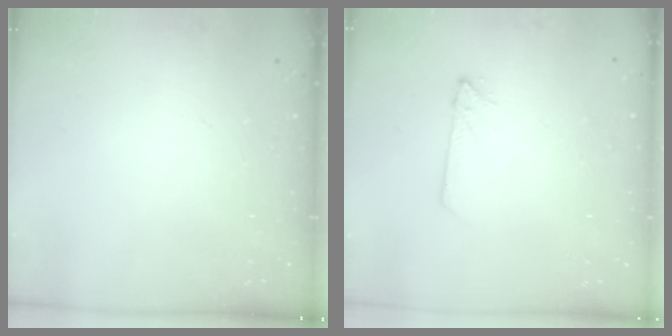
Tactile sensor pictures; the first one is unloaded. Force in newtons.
{"total": 2.8, "press": 2.8, "slide": 0.3}